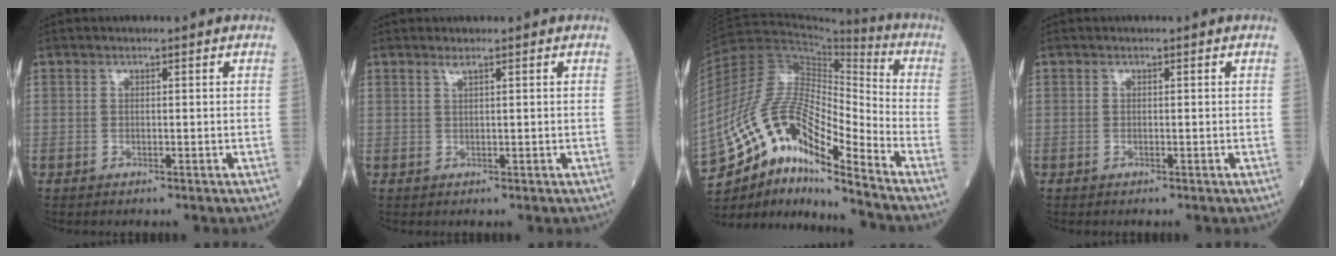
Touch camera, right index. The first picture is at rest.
{"total": 0.8, "force": [0.6, -0.2, 0.5], "torque": [-0.018, -0.001, 0.016]}
{"total": 18.6, "force": [-12.5, 3.8, 13.2], "torque": [-0.270, 0.019, -0.223]}
{"total": 0.0}